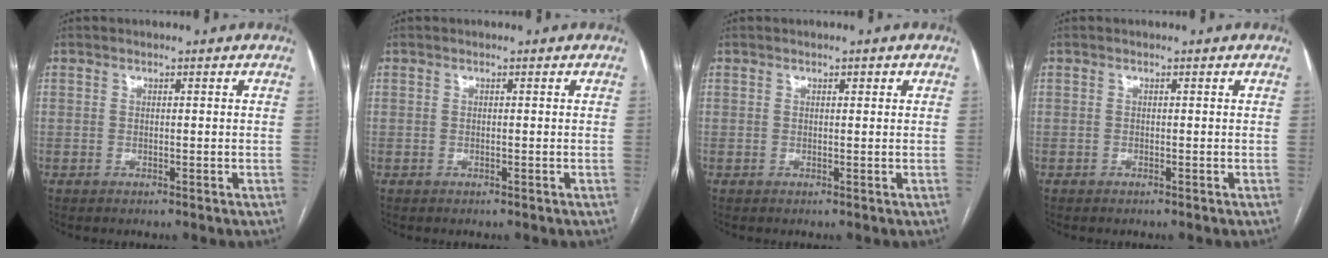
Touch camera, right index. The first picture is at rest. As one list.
[{"total": 0.0}, {"total": 0.7, "force": [0.4, 0.3, 0.5], "torque": [-0.007, 0.003, 0.003]}, {"total": 0.0}]